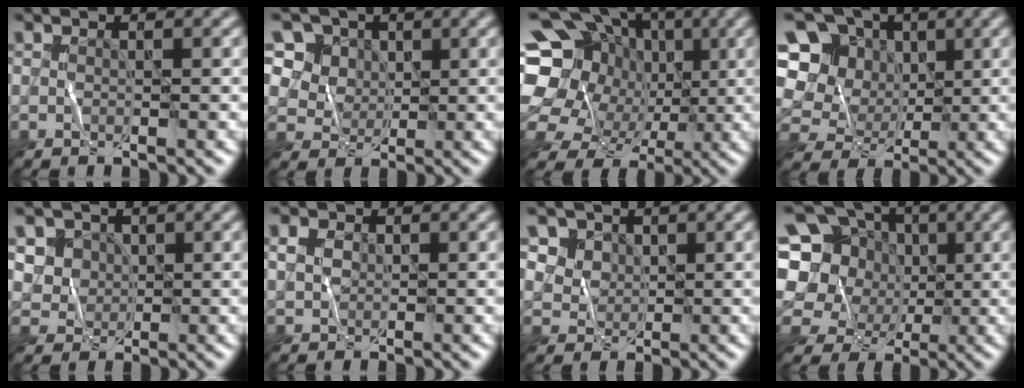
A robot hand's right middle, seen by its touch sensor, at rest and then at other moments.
{"total": 8.0, "force": [3.8, 6.1, 3.3], "torque": [-0.072, 0.006, 0.055]}
{"total": 19.5, "force": [-0.2, 17.9, 7.7], "torque": [-0.171, 0.020, -0.035]}
{"total": 12.6, "force": [1.8, 11.6, 4.5], "torque": [-0.148, 0.030, 0.024]}
{"total": 4.8, "force": [1.9, 4.1, 1.7], "torque": [-0.042, 0.005, 0.032]}
{"total": 1.5, "force": [0.3, 1.3, 0.7], "torque": [-0.018, 0.003, 0.005]}
{"total": 5.0, "force": [2.7, 3.8, 1.8], "torque": [-0.050, -0.005, 0.051]}
{"total": 15.6, "force": [0.4, 14.5, 5.7], "torque": [-0.163, 0.019, -0.010]}